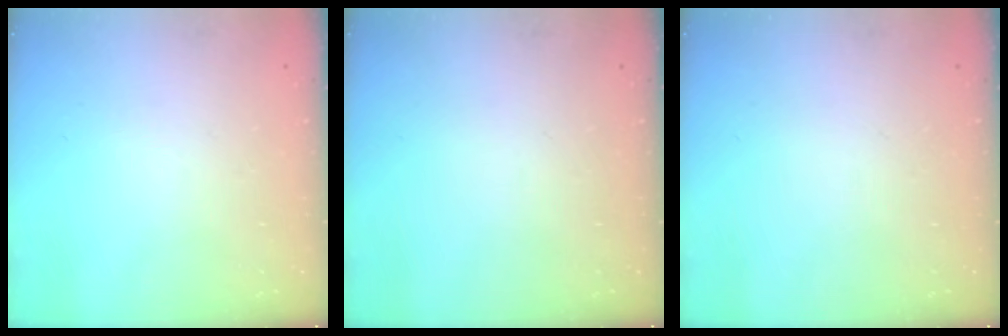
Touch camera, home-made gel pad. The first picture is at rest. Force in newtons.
{"total": 0.0}
{"total": 0.0}